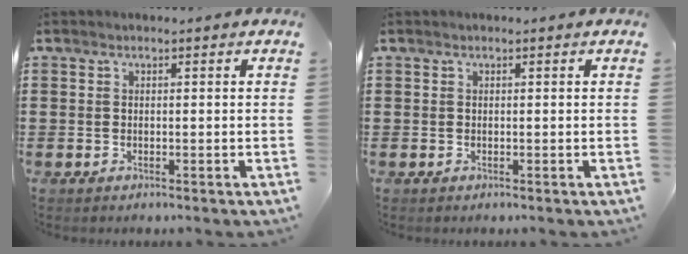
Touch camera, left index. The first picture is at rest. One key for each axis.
{"total": 0.0}